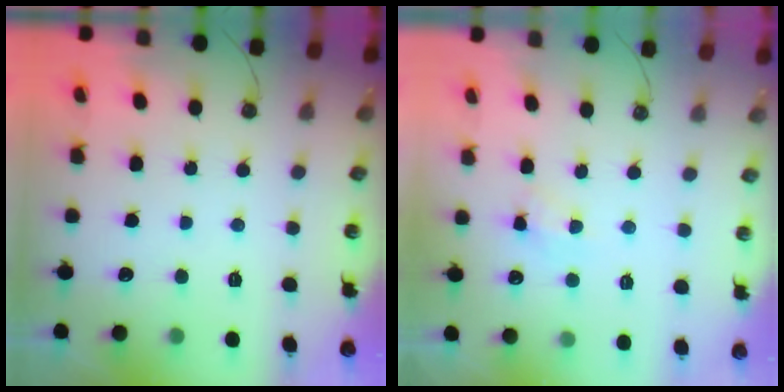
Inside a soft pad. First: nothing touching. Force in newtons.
{"total": 5.3, "press": 5.3, "slide": 0.6}